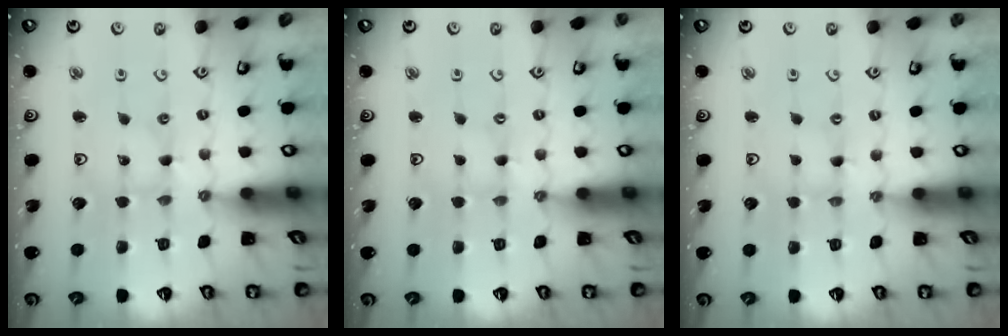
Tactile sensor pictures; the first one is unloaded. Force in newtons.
{"total": 0.0}
{"total": 0.0}